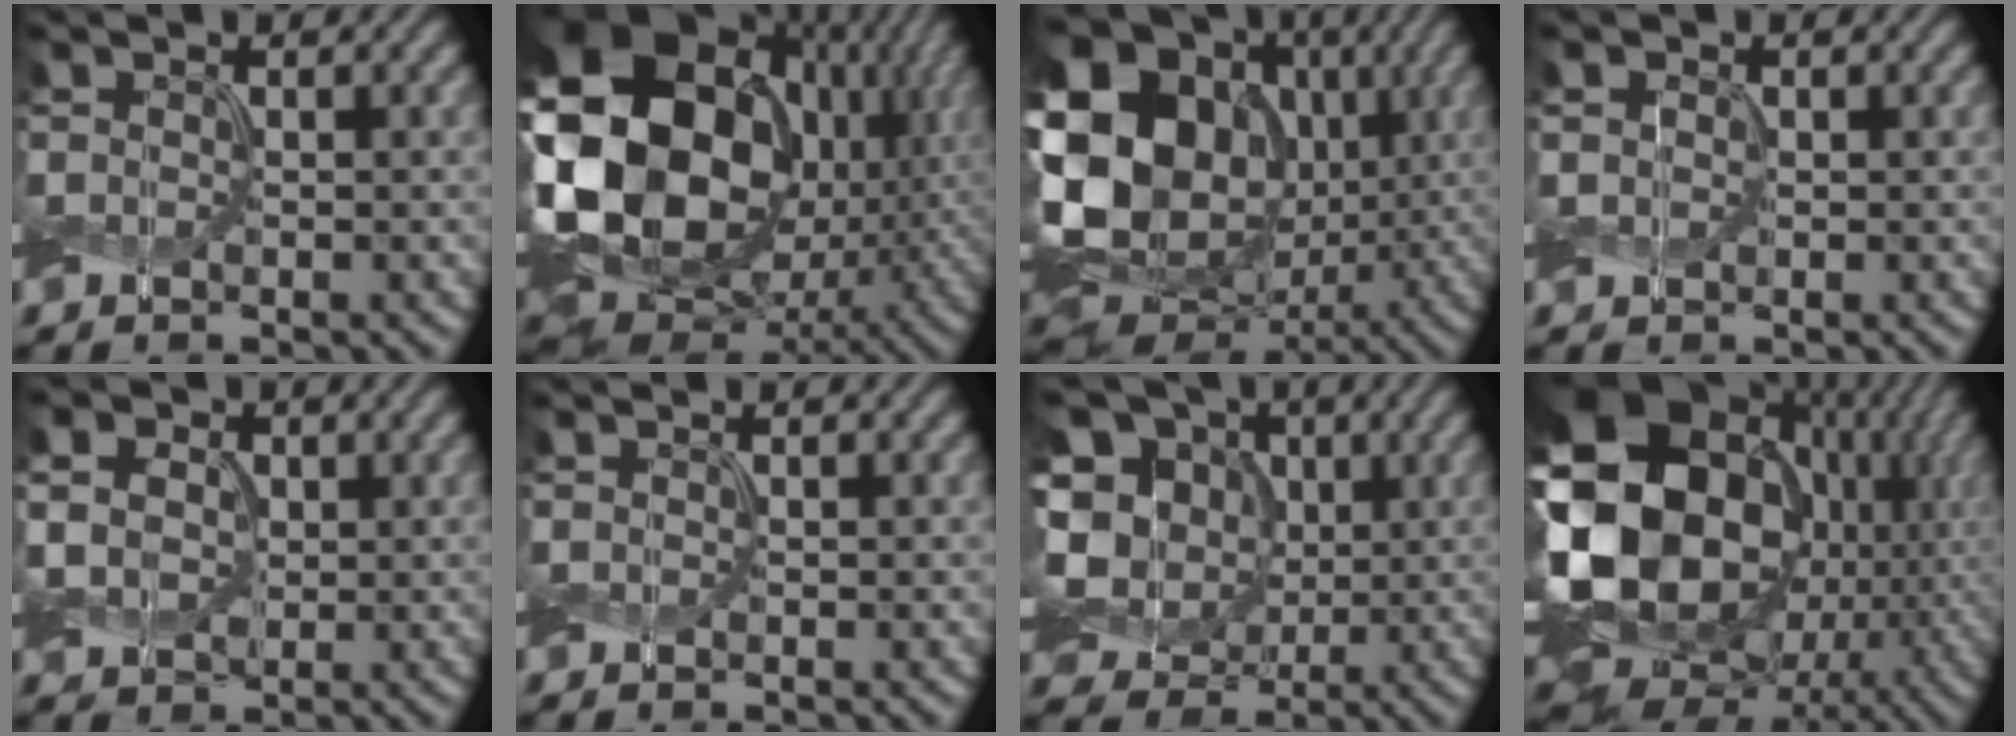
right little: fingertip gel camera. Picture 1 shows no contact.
{"total": 22.8, "force": [2.8, 18.2, 13.5], "torque": [-0.289, -0.020, 0.055]}
{"total": 21.8, "force": [2.5, 17.9, 12.1], "torque": [-0.265, 0.012, 0.028]}
{"total": 1.0, "force": [0.2, 0.9, 0.5], "torque": [-0.008, 0.001, 0.003]}
{"total": 6.2, "force": [1.7, 4.9, 3.4], "torque": [-0.081, 0.025, 0.006]}
{"total": 0.0}
{"total": 13.0, "force": [1.6, 11.2, 6.4], "torque": [-0.171, 0.017, 0.018]}
{"total": 22.7, "force": [0.3, 19.2, 12.1], "torque": [-0.250, -0.013, -0.026]}